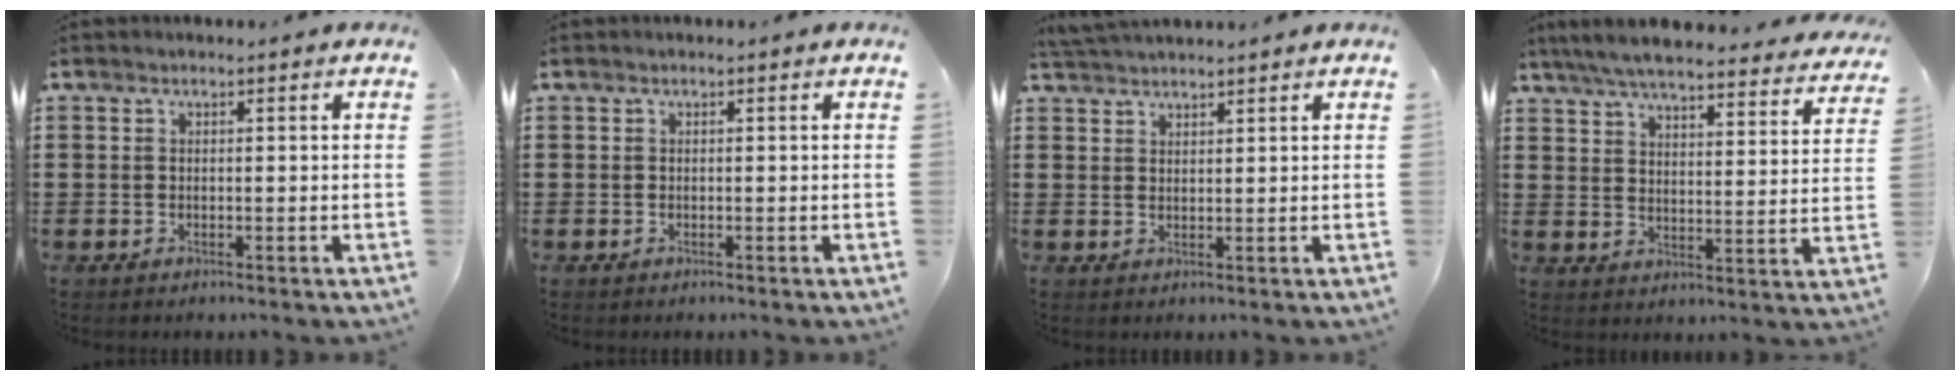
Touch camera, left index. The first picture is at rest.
{"total": 0.0}
{"total": 2.4, "force": [2.4, 0.0, 0.1], "torque": [-0.006, 0.000, 0.047]}
{"total": 6.3, "force": [5.9, 0.1, 2.2], "torque": [-0.067, -0.036, 0.103]}